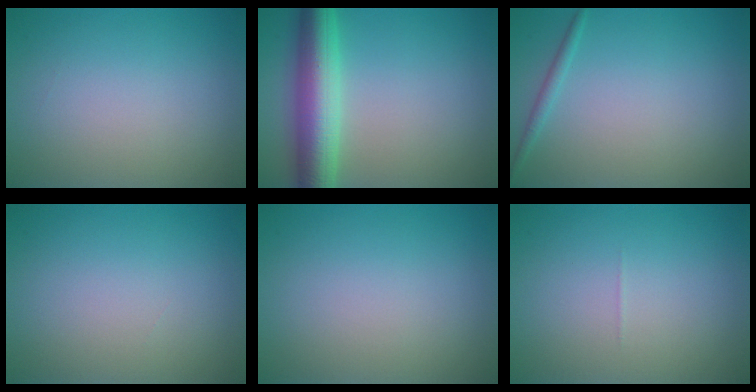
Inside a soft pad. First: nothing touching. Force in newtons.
{"total": 7.1, "press": 7.1, "slide": 0.1}
{"total": 1.0, "press": 1.0, "slide": 0.1}
{"total": 0.0}
{"total": 0.0}
{"total": 0.0}